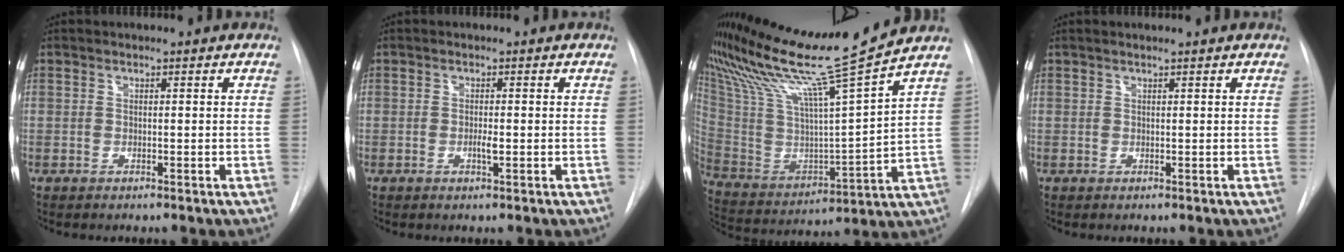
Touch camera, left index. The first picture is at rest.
{"total": 1.2, "force": [-0.3, 0.2, 1.2], "torque": [-0.024, -0.001, -0.005]}
{"total": 20.9, "force": [17.5, -2.5, 11.2], "torque": [-0.215, -0.039, 0.302]}
{"total": 0.9, "force": [0.8, -0.1, 0.4], "torque": [-0.008, 0.014, 0.019]}